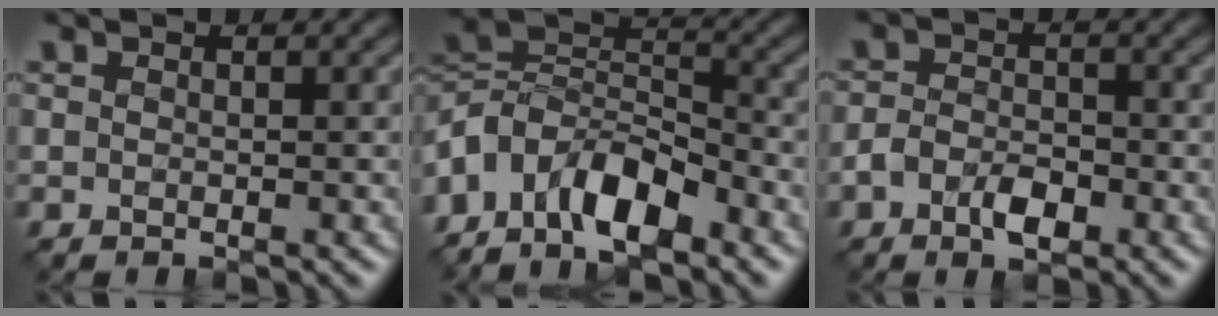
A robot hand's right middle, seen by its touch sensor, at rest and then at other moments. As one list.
[{"total": 9.3, "force": [-5.7, 4.6, 5.7], "torque": [-0.095, 0.009, -0.120]}, {"total": 3.3, "force": [-1.7, 1.9, 2.1], "torque": [-0.038, 0.001, -0.034]}]